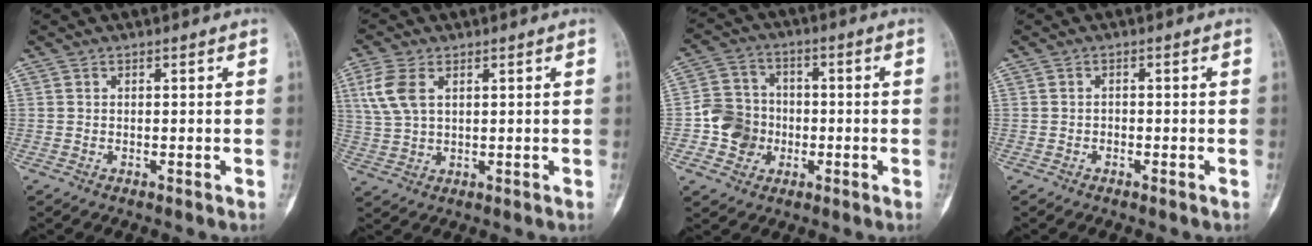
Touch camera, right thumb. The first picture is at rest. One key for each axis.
{"total": 6.8, "fx": 2.4, "fy": 3.9, "fz": 5.1, "tx": -0.123, "ty": 0.004, "tz": 0.053}
{"total": 8.7, "fx": -2.0, "fy": 7.9, "fz": 2.9, "tx": -0.019, "ty": 0.020, "tz": -0.043}
{"total": 0.8, "fx": -0.5, "fy": 0.5, "fz": 0.2, "tx": 0.002, "ty": 0.003, "tz": -0.014}